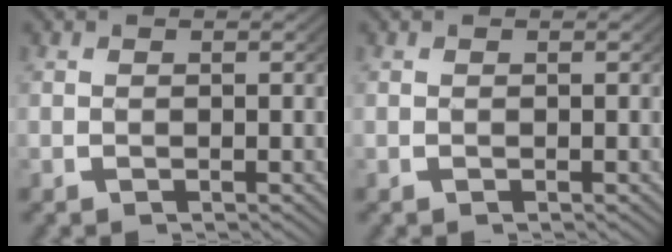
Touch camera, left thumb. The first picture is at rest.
{"total": 0.0}